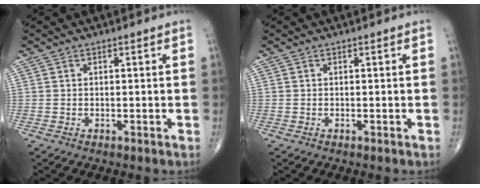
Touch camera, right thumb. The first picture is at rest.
{"total": 0.0}